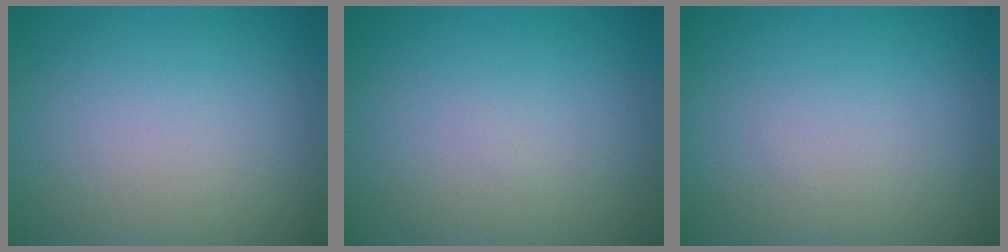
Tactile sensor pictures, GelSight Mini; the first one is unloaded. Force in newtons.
{"total": 0.0}
{"total": 0.0}